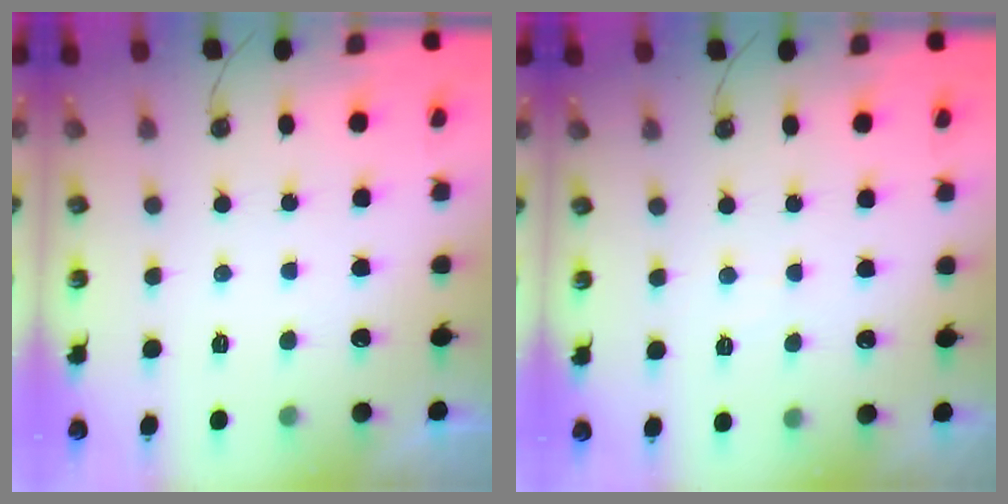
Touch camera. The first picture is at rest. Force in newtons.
{"total": 3.4, "press": 3.4, "slide": 0.5}